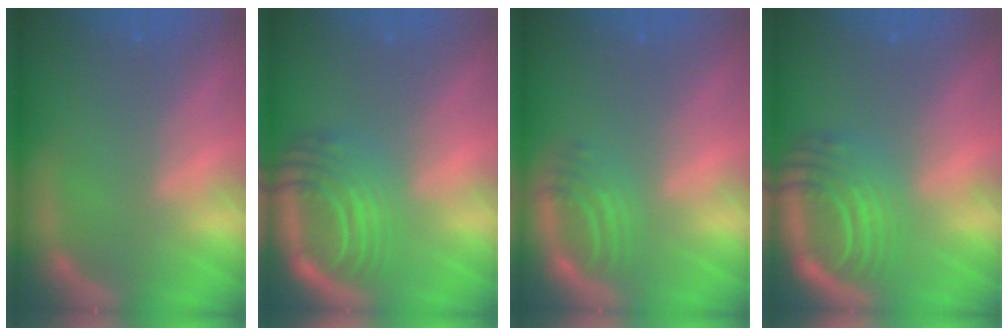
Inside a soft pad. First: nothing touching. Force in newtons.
{"total": 8.5}
{"total": 3.4}
{"total": 8.1}